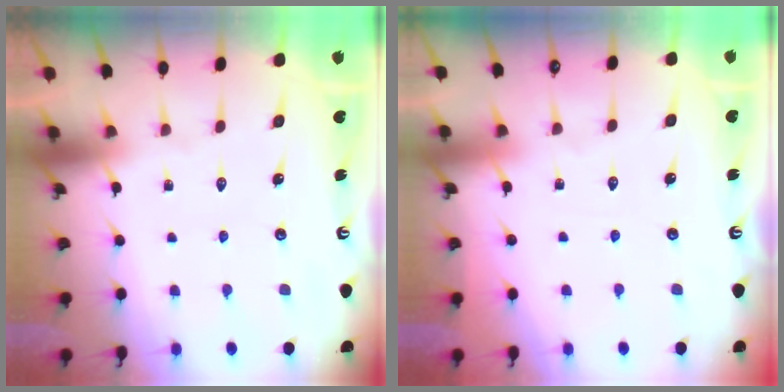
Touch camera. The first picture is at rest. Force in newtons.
{"total": 2.2, "press": 2.2, "slide": 0.3}